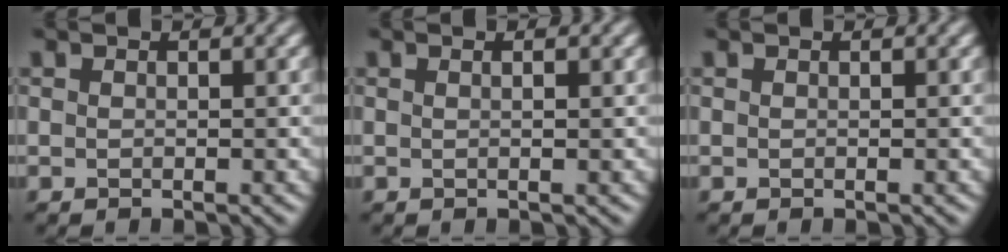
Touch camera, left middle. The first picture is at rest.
{"total": 1.5, "force": [0.5, 0.5, 1.4], "torque": [-0.011, -0.001, -0.004]}
{"total": 0.0}